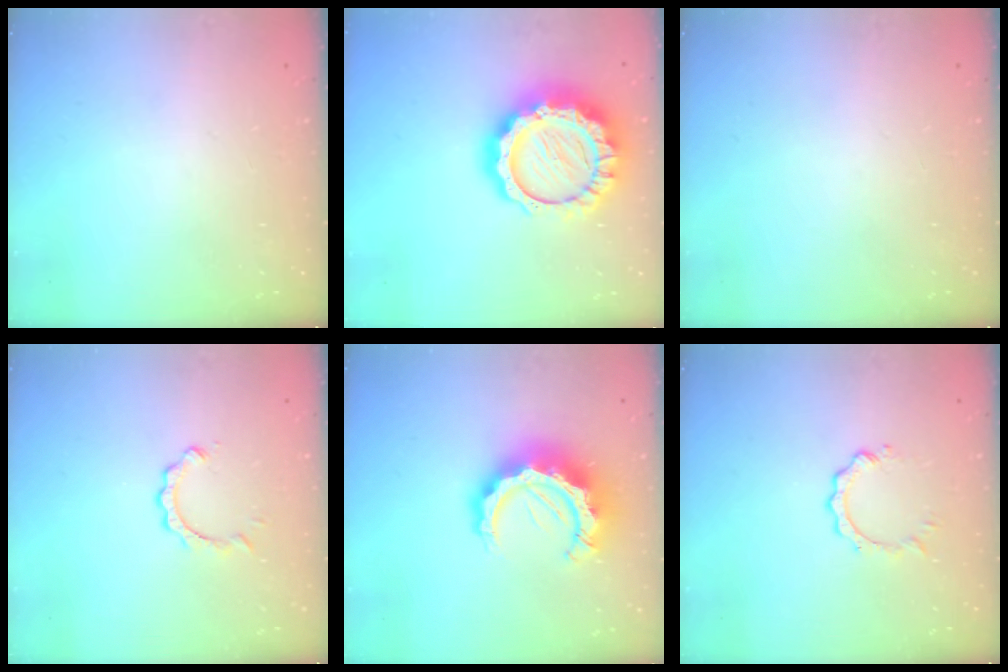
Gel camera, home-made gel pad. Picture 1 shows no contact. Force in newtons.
{"total": 20.7, "press": 20.7, "slide": 1.5}
{"total": 0.0}
{"total": 2.0, "press": 2.0, "slide": 0.2}
{"total": 15.4, "press": 15.4, "slide": 1.4}
{"total": 2.8, "press": 2.8, "slide": 0.4}